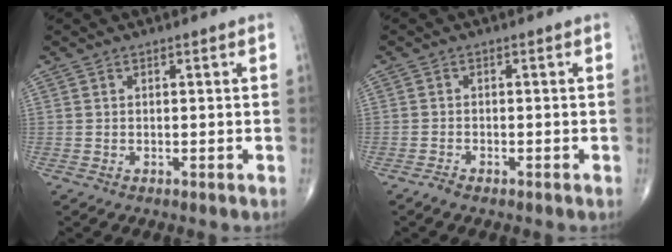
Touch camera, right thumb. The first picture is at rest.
{"total": 1.2, "force": [-1.1, 0.4, 0.5], "torque": [-0.017, 0.001, -0.022]}